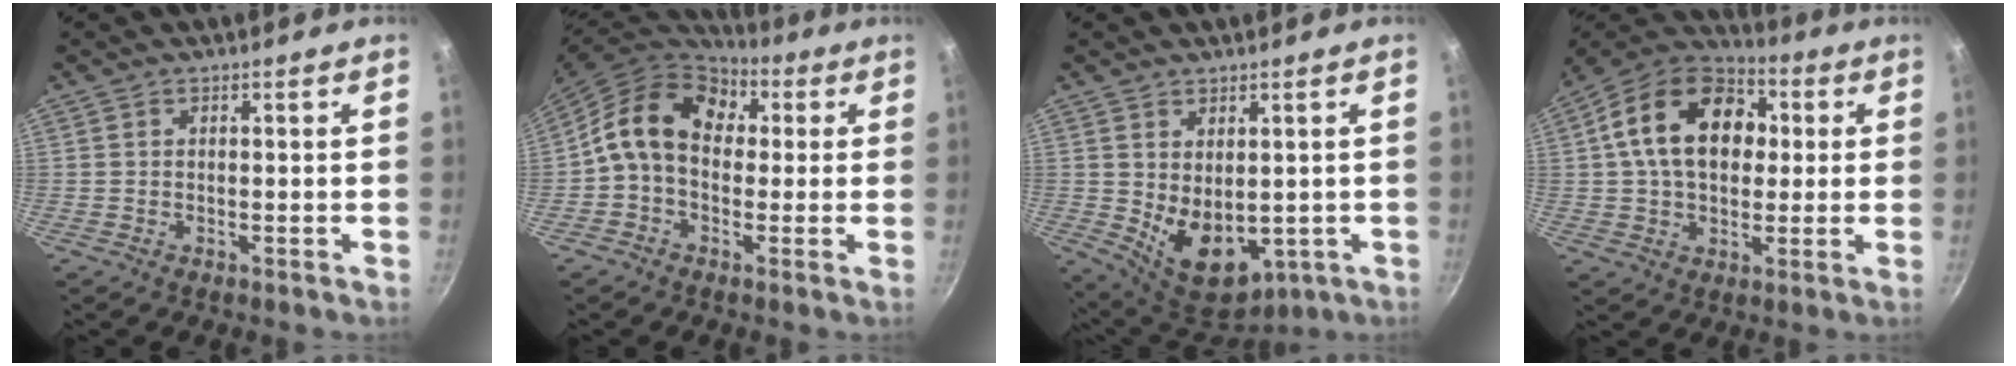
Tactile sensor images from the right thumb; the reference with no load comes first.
{"total": 14.3, "force": [2.2, 10.6, 9.2], "torque": [-0.132, 0.029, 0.017]}
{"total": 10.9, "force": [-0.1, 7.3, 8.2], "torque": [-0.102, -0.025, 0.026]}
{"total": 19.0, "force": [3.2, 13.4, 13.2], "torque": [-0.194, 0.027, 0.037]}